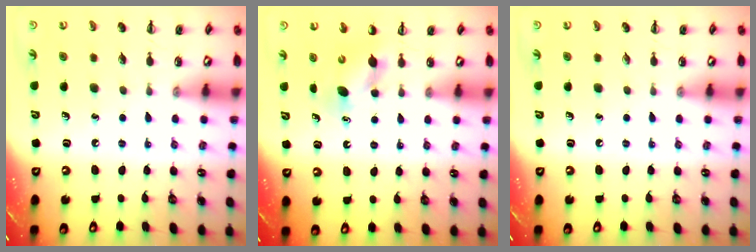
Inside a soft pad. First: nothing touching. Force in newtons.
{"total": 4.2, "press": 4.2, "slide": 0.3}
{"total": 0.0}